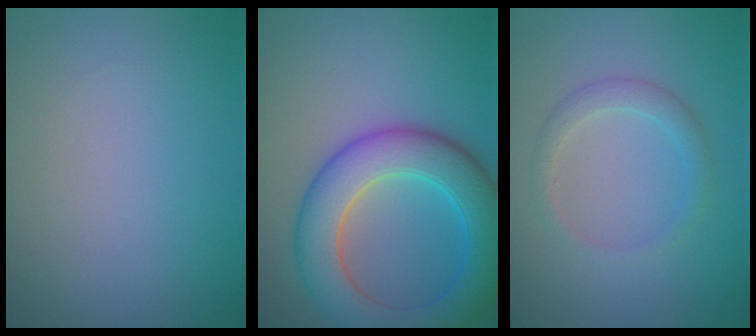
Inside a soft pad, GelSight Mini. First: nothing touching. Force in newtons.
{"total": 8.6, "press": 8.6, "slide": 0.1}
{"total": 1.9, "press": 1.9, "slide": 0.1}